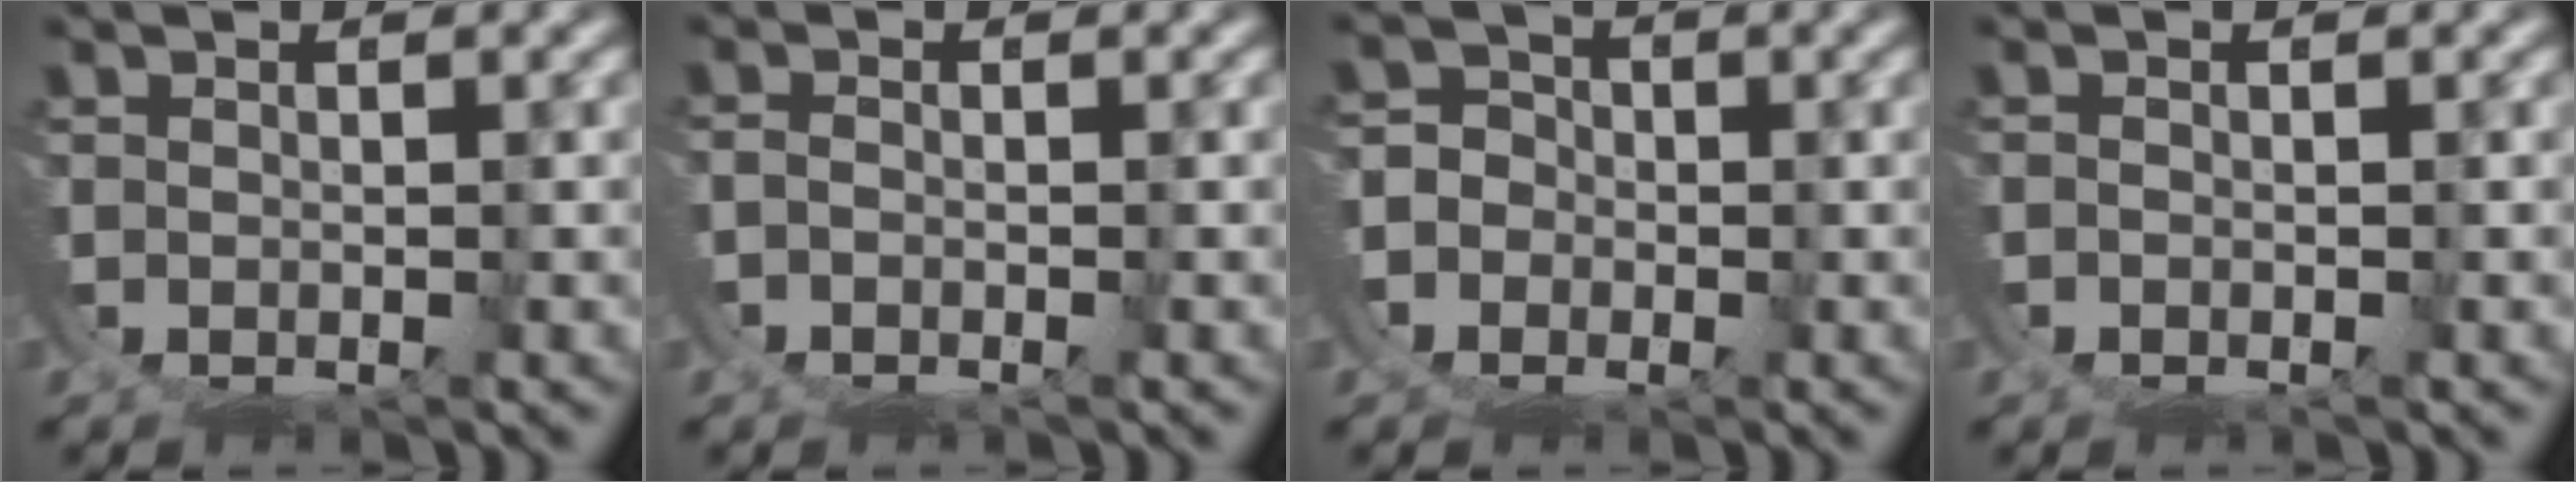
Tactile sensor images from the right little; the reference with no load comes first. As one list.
[{"total": 1.2, "force": [-0.8, 0.6, 0.5], "torque": [-0.010, -0.002, -0.024]}, {"total": 7.2, "force": [-1.8, 6.7, 2.0], "torque": [-0.060, -0.020, -0.047]}, {"total": 1.3, "force": [-0.5, 1.2, 0.2], "torque": [-0.015, -0.006, -0.015]}]